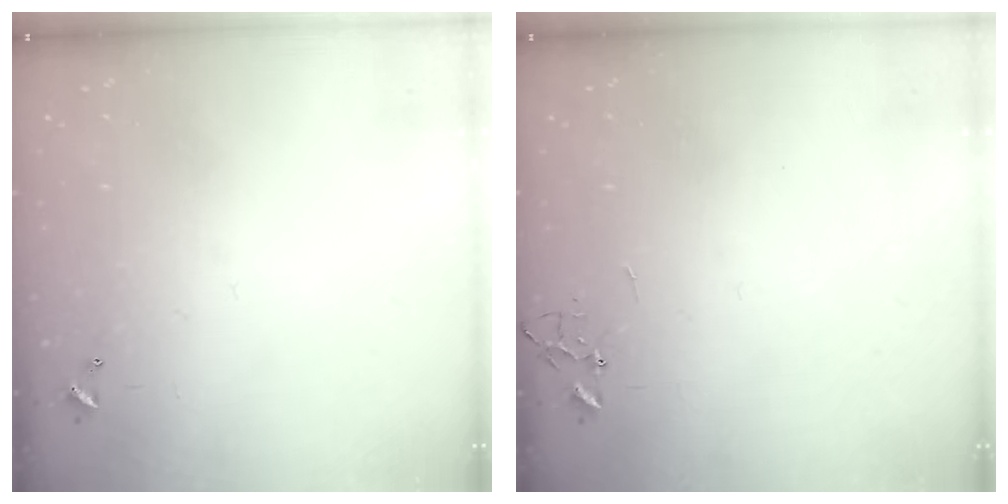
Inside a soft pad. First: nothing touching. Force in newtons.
{"total": 0.0}